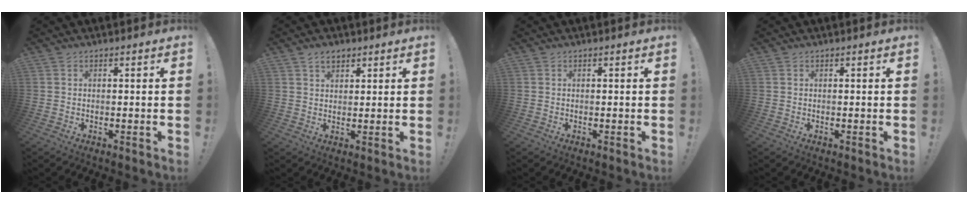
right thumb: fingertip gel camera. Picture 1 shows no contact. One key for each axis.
{"total": 4.0, "fx": 2.5, "fy": 2.5, "fz": 1.8, "tx": -0.020, "ty": -0.009, "tz": 0.044}
{"total": 0.0}
{"total": 0.0}